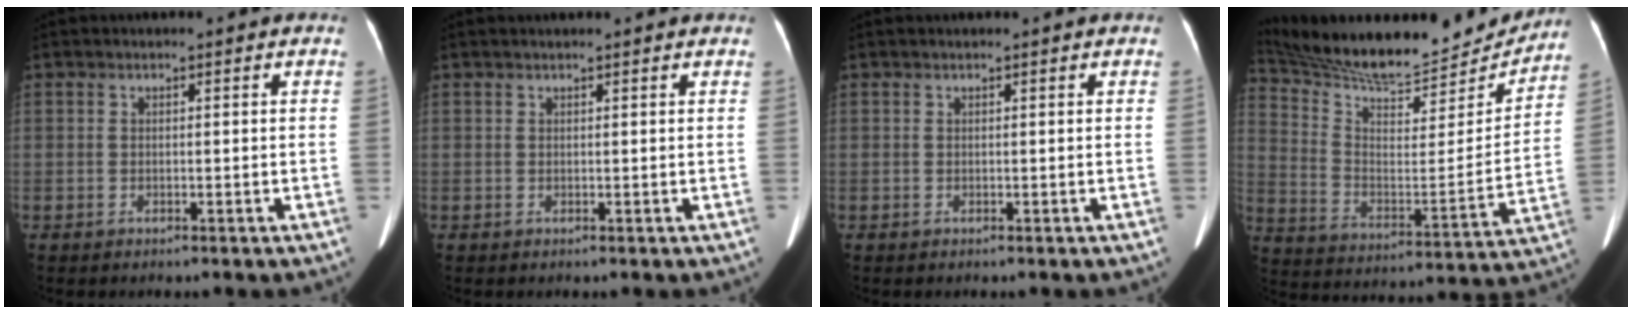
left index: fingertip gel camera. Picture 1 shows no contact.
{"total": 3.8, "force": [3.4, 0.2, 1.6], "torque": [-0.020, 0.027, 0.039]}
{"total": 0.9, "force": [0.8, 0.1, 0.3], "torque": [-0.006, 0.022, 0.013]}
{"total": 23.4, "force": [21.6, 4.8, 7.6], "torque": [-0.137, -0.032, 0.326]}